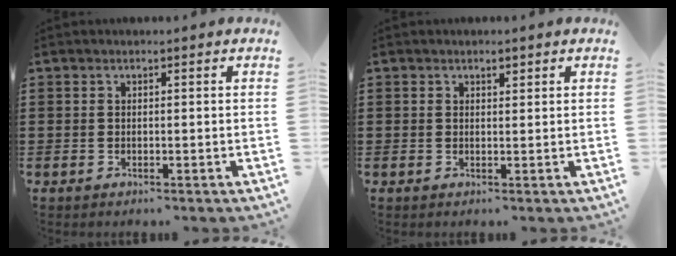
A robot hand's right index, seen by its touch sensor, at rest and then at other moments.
{"total": 1.1, "force": [0.7, 0.7, 0.5], "torque": [-0.004, -0.001, 0.011]}